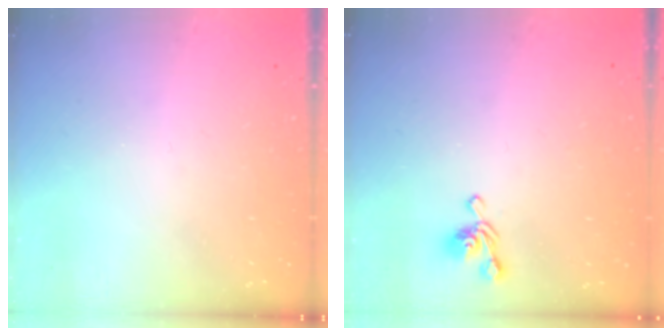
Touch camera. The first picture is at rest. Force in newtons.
{"total": 3.2, "press": 3.2, "slide": 0.3}